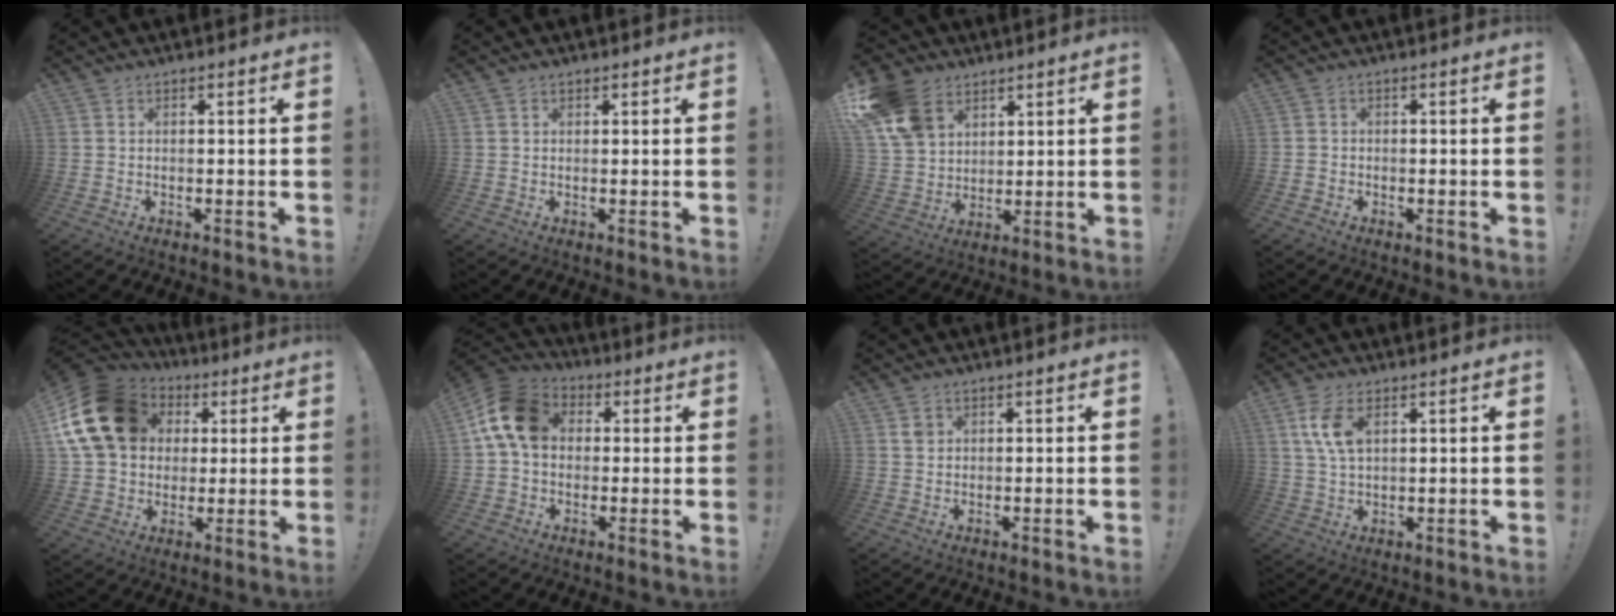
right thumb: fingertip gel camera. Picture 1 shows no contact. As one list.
[{"total": 0.6, "force": [0.6, 0.3, 0.0], "torque": [0.007, -0.004, 0.010]}, {"total": 15.0, "force": [7.9, 10.8, 6.7], "torque": [-0.123, -0.036, 0.160]}, {"total": 1.4, "force": [-0.9, 1.0, 0.2], "torque": [-0.006, 0.008, -0.016]}, {"total": 20.5, "force": [5.4, 16.0, 11.7], "torque": [-0.199, -0.009, 0.118]}, {"total": 13.9, "force": [2.6, 10.3, 9.1], "torque": [-0.157, 0.015, 0.055]}, {"total": 1.8, "force": [1.0, 1.5, 0.5], "torque": [0.001, -0.003, 0.017]}, {"total": 7.9, "force": [3.0, 4.1, 6.1], "torque": [-0.119, -0.008, 0.051]}]